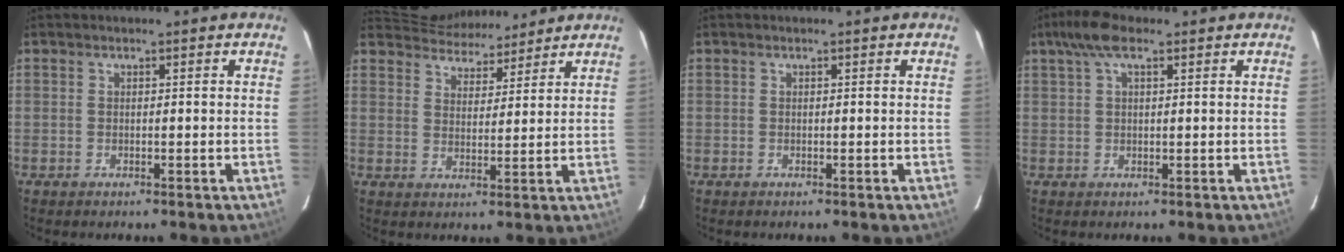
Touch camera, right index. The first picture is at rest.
{"total": 11.7, "force": [11.1, 3.1, 2.0], "torque": [-0.038, 0.024, 0.169]}
{"total": 0.0}
{"total": 5.1, "force": [3.3, 1.4, 3.6], "torque": [-0.072, 0.016, 0.063]}